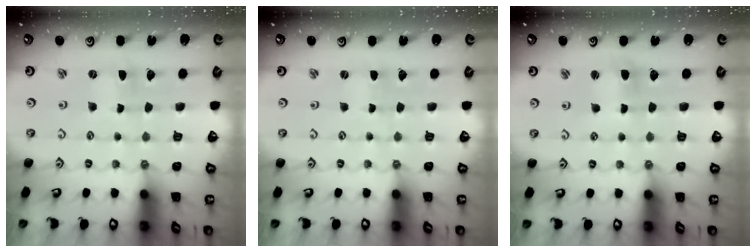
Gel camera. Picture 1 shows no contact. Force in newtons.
{"total": 0.0}
{"total": 3.4, "press": 3.3, "slide": 0.4}